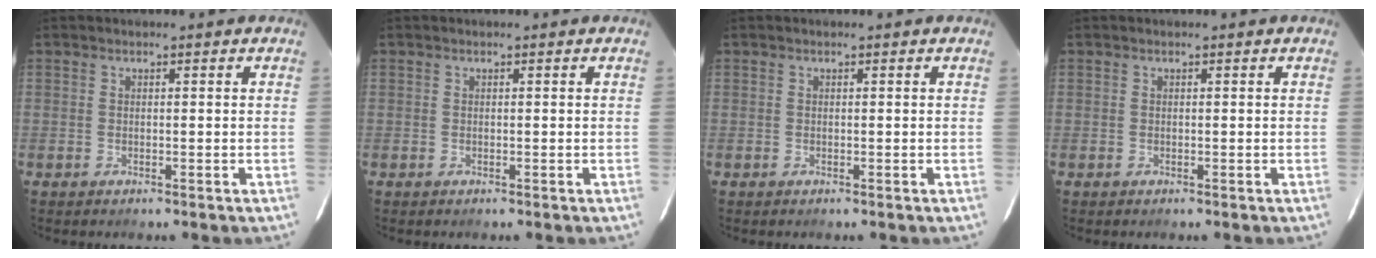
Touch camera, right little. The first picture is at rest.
{"total": 0.0}
{"total": 0.0}
{"total": 0.0}